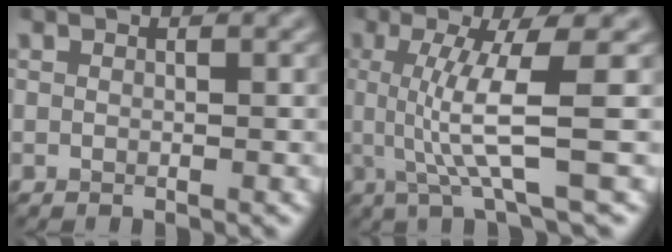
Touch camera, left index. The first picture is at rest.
{"total": 6.2, "force": [0.2, 1.0, 6.1], "torque": [-0.114, -0.003, 0.006]}